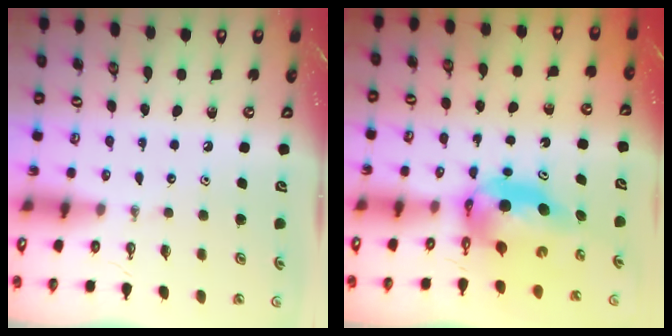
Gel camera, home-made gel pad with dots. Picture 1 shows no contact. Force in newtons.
{"total": 6.7, "press": 6.6, "slide": 0.4}